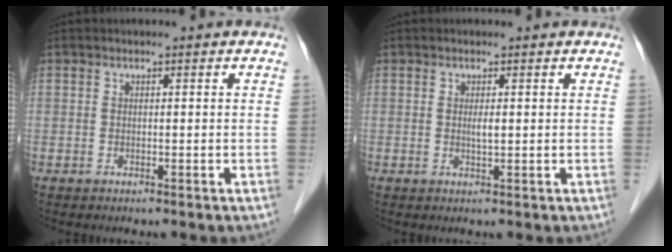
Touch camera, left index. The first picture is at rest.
{"total": 1.1, "force": [0.3, 0.2, 1.1], "torque": [-0.025, -0.003, 0.003]}